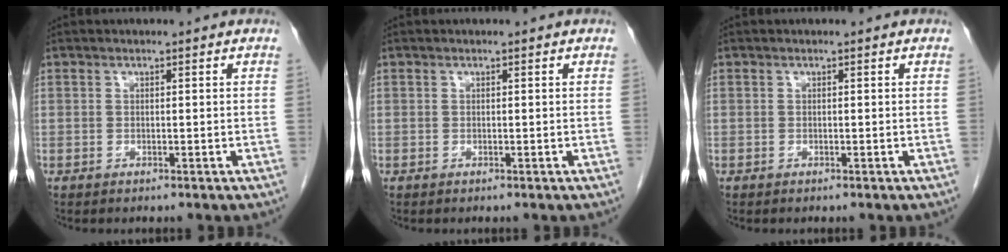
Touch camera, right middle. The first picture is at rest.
{"total": 0.0}
{"total": 0.0}